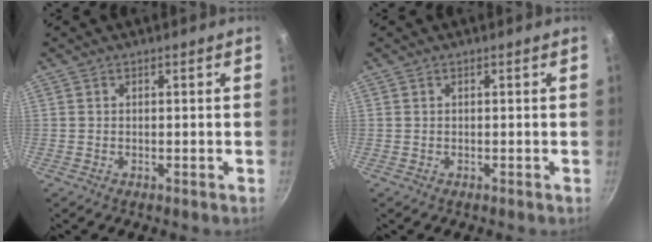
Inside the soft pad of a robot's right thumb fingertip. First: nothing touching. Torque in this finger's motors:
{"motor_torque": [-0.35, 0.30, 0.06, -0.05, 0.00]}